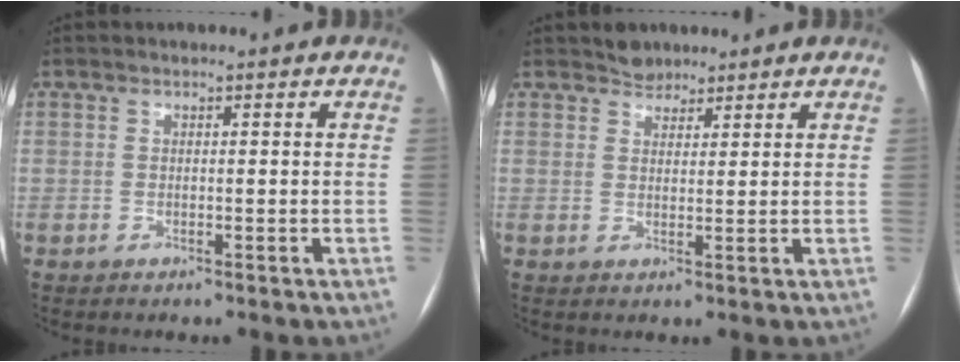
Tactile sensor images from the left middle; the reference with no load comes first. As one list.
[{"total": 2.5, "force": [2.1, 1.3, 0.0], "torque": [0.003, 0.005, 0.032]}]